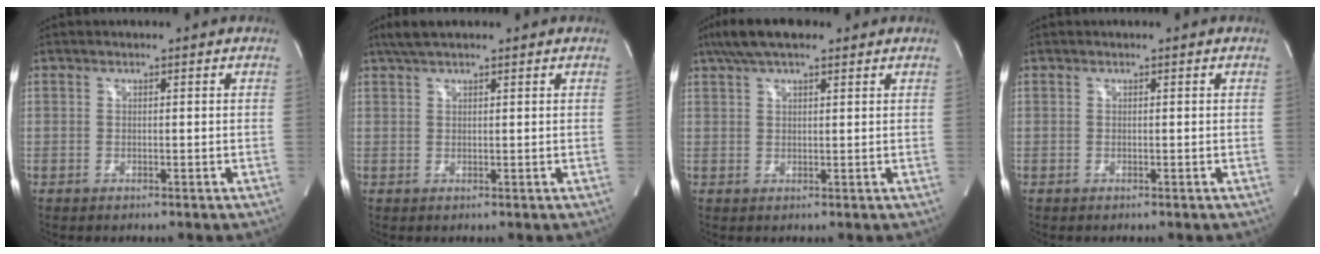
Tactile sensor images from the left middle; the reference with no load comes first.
{"total": 4.1, "force": [3.2, 0.8, 2.4], "torque": [-0.047, 0.024, 0.059]}
{"total": 7.7, "force": [5.7, 2.2, 4.8], "torque": [-0.091, 0.032, 0.098]}
{"total": 0.0}